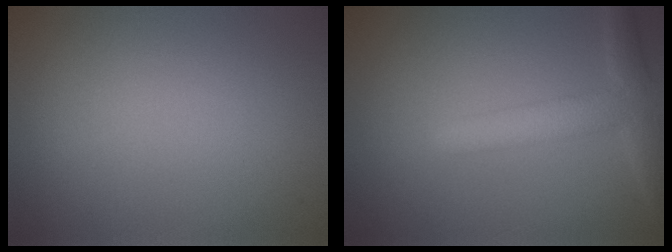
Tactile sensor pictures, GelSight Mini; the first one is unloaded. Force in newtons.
{"total": 4.0, "press": 3.9, "slide": 0.3}